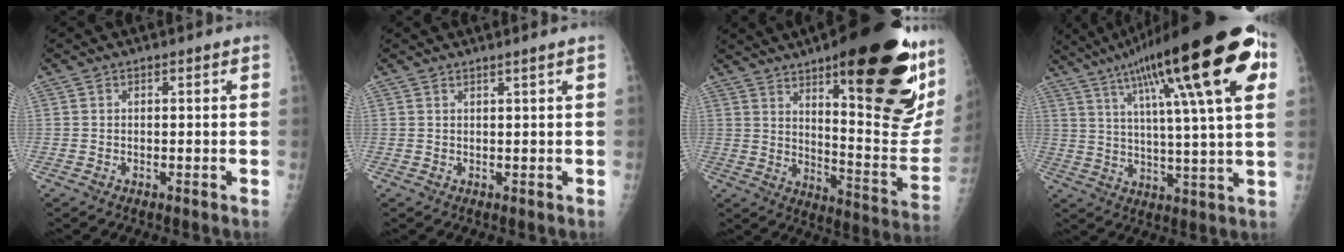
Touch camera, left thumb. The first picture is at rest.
{"total": 1.2, "force": [0.8, -0.5, 0.7], "torque": [-0.025, -0.011, 0.019]}
{"total": 33.3, "force": [16.3, 9.0, 27.7], "torque": [-0.281, -0.051, 0.246]}
{"total": 28.1, "force": [12.7, 5.2, 24.5], "torque": [-0.375, -0.002, 0.195]}